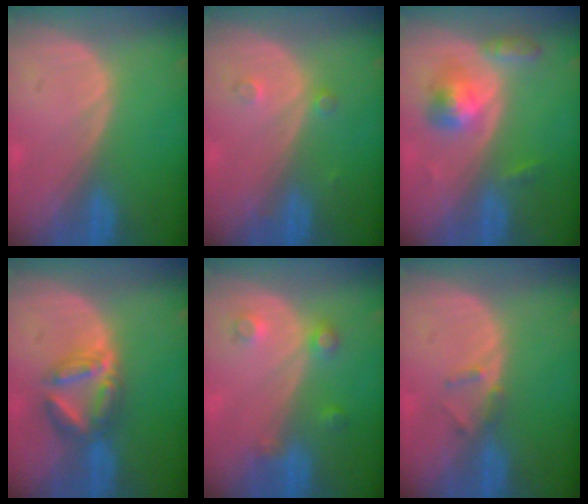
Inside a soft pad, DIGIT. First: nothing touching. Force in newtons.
{"total": 1.9, "press": 1.6, "slide": 1.0}
{"total": 5.3, "press": 5.0, "slide": 1.6}
{"total": 5.8, "press": 5.7, "slide": 0.5}
{"total": 3.5, "press": 3.2, "slide": 1.6}
{"total": 1.8, "press": 1.5, "slide": 0.9}